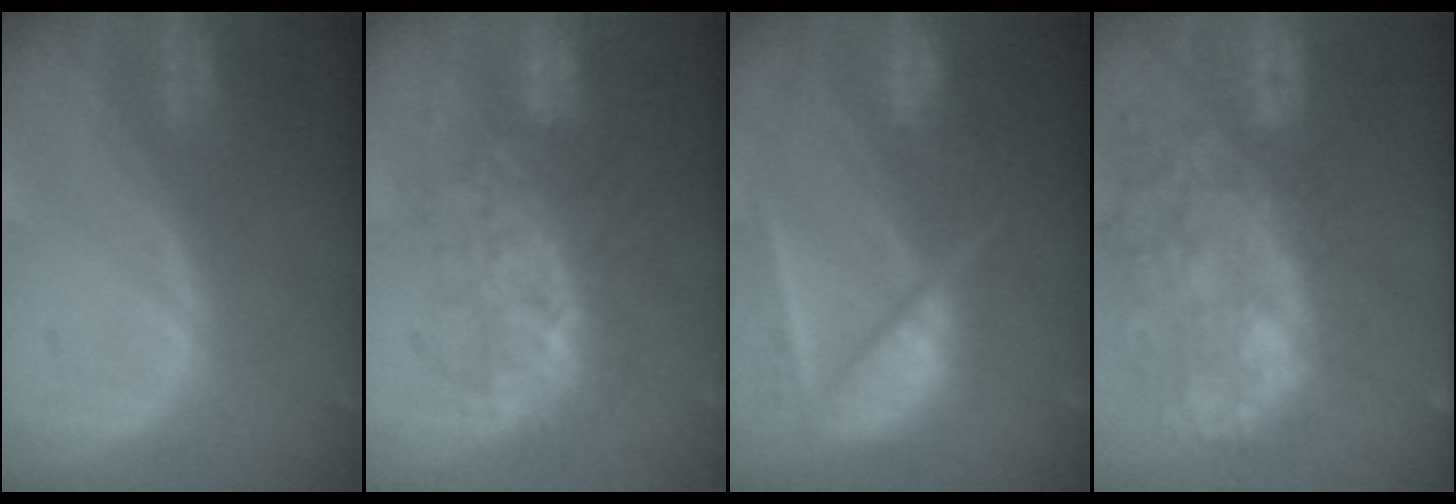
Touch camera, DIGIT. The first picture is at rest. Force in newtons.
{"total": 8.5, "press": 8.0, "slide": 2.9}
{"total": 9.8, "press": 8.4, "slide": 5.1}
{"total": 14.0, "press": 11.6, "slide": 7.9}